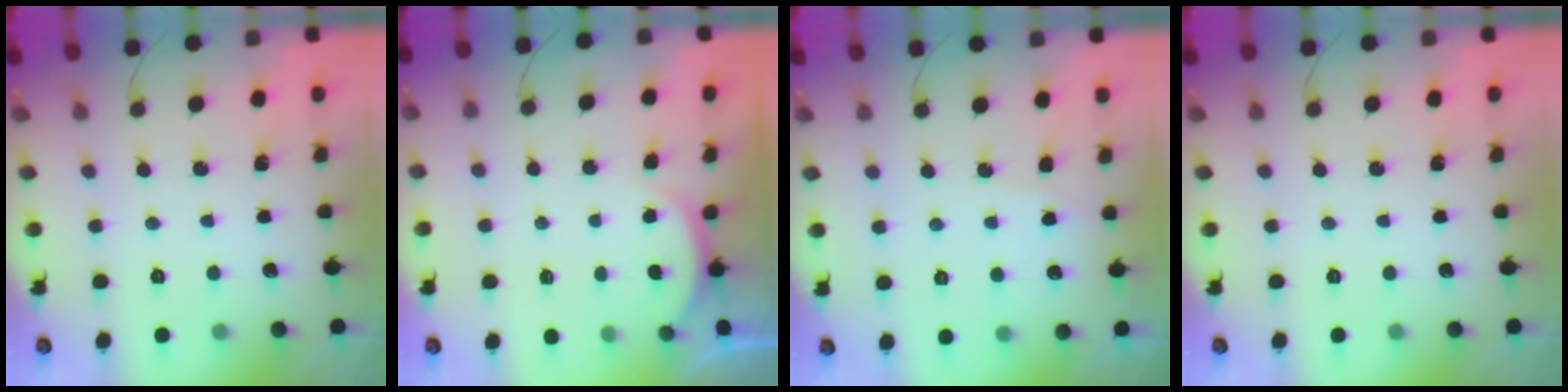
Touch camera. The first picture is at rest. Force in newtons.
{"total": 2.4, "press": 2.4, "slide": 0.6}
{"total": 3.8, "press": 3.8, "slide": 0.4}
{"total": 0.0}